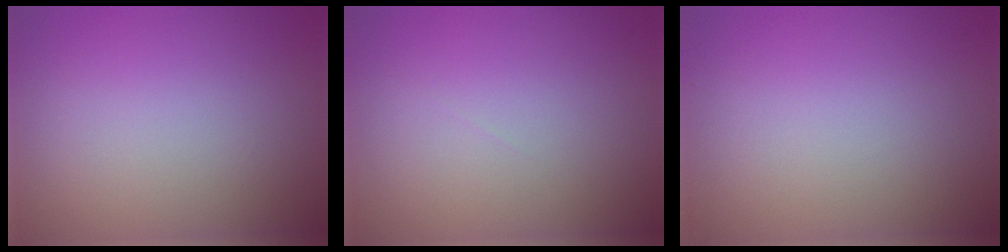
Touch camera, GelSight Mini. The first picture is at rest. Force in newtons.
{"total": 0.0}
{"total": 0.0}